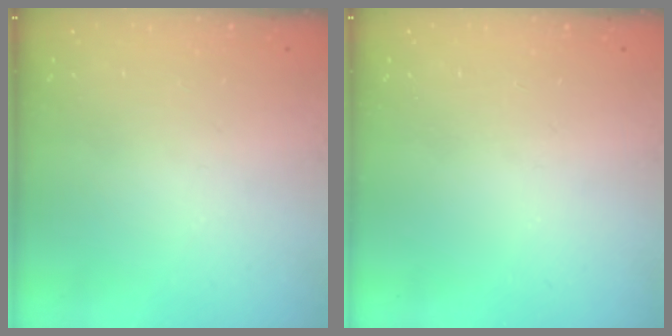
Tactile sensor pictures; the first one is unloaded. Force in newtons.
{"total": 0.0}